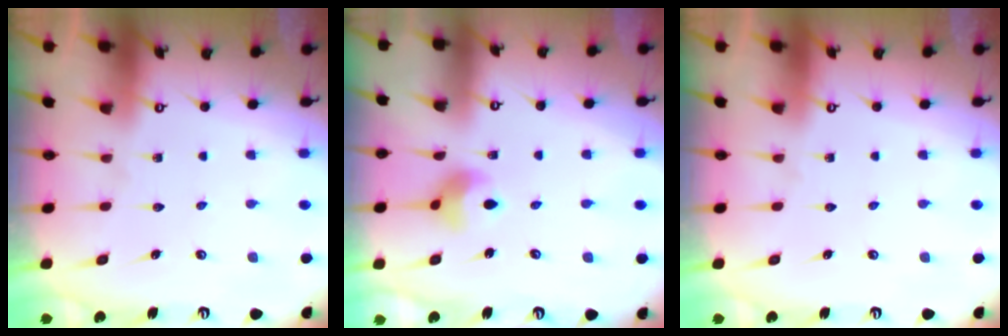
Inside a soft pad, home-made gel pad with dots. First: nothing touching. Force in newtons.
{"total": 6.3, "press": 6.3, "slide": 0.6}
{"total": 0.0}